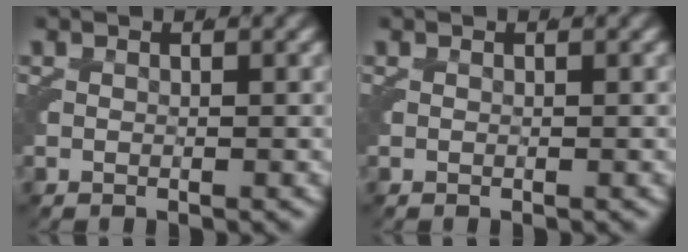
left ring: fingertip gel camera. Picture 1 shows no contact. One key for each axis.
{"total": 0.0}